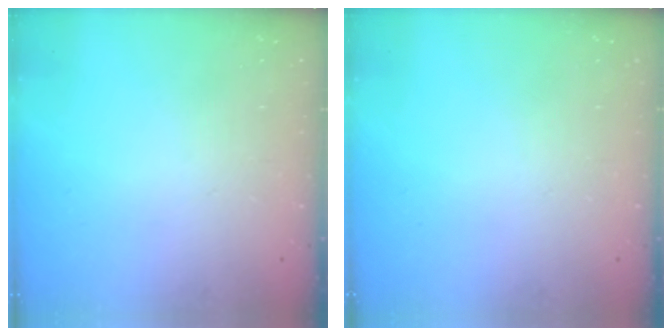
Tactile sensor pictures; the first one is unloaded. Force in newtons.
{"total": 0.0}